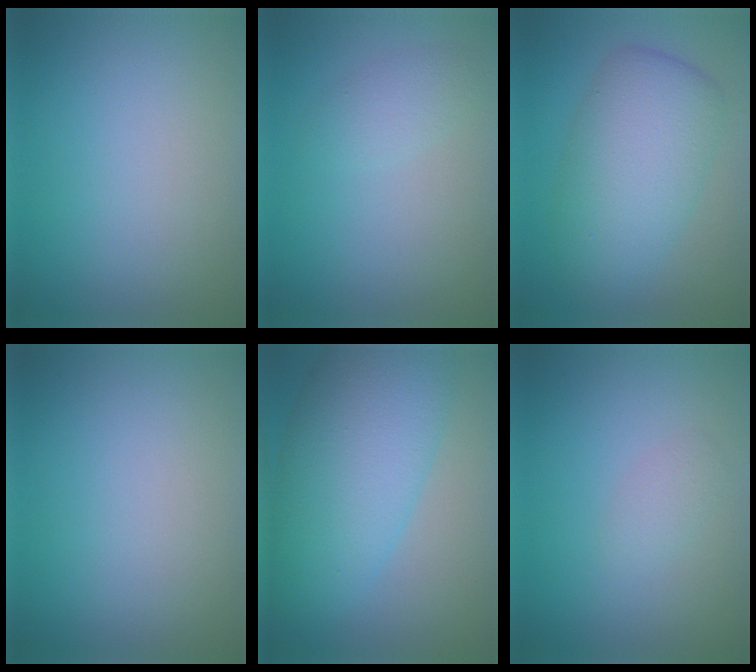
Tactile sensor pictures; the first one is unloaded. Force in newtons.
{"total": 1.7, "press": 1.7, "slide": 0.1}
{"total": 7.7, "press": 7.7, "slide": 0.1}
{"total": 0.0}
{"total": 9.9, "press": 9.9, "slide": 0.2}
{"total": 1.1, "press": 1.1, "slide": 0.1}